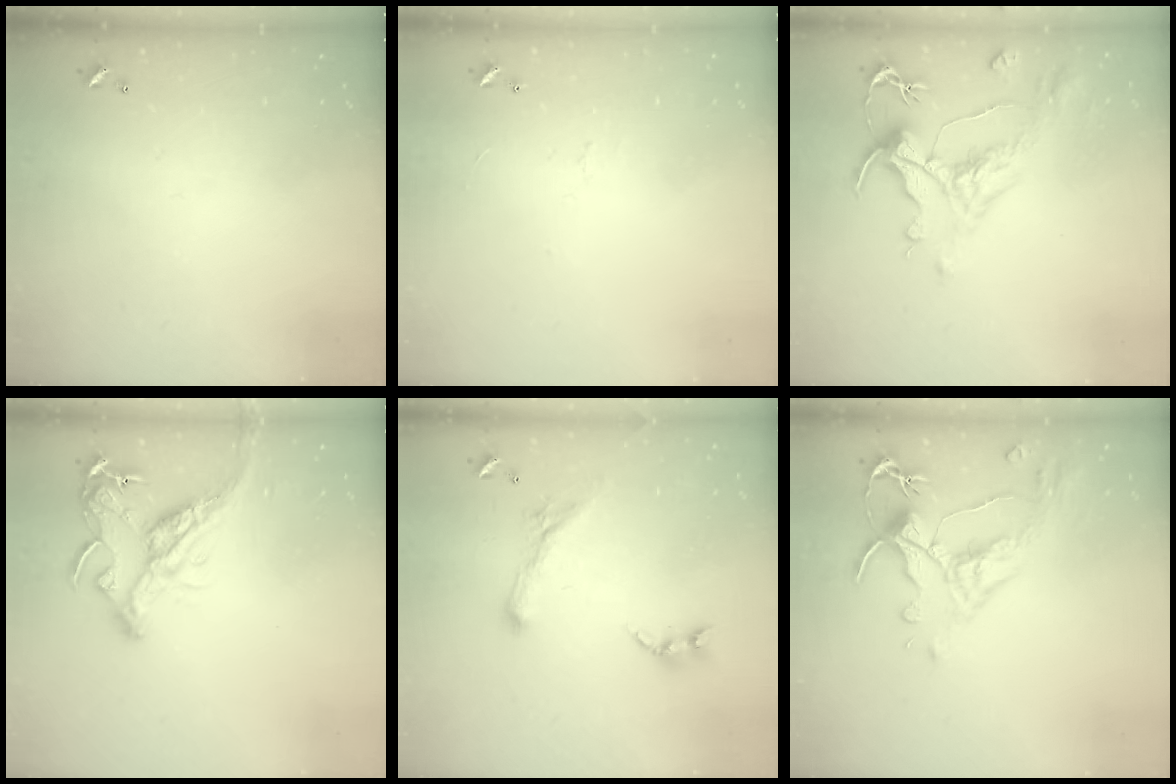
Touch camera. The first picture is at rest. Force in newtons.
{"total": 2.3, "press": 2.2, "slide": 0.6}
{"total": 1.8, "press": 1.1, "slide": 1.4}
{"total": 15.3, "press": 15.2, "slide": 1.8}
{"total": 0.8, "press": 0.8, "slide": 0.2}
{"total": 3.3, "press": 3.0, "slide": 1.4}